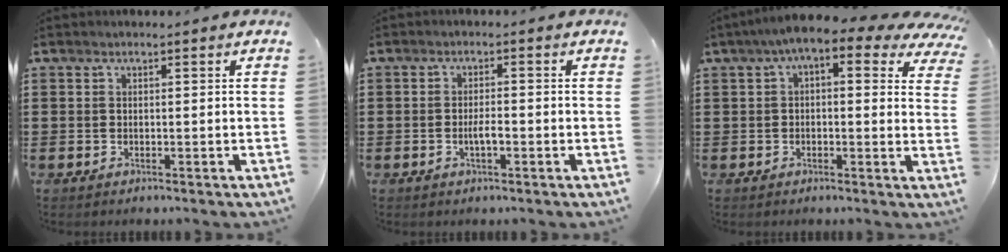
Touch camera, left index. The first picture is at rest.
{"total": 2.4, "force": [-0.8, 0.7, 2.2], "torque": [-0.040, 0.004, -0.014]}
{"total": 5.5, "force": [2.9, 1.2, 4.5], "torque": [-0.089, -0.013, 0.041]}